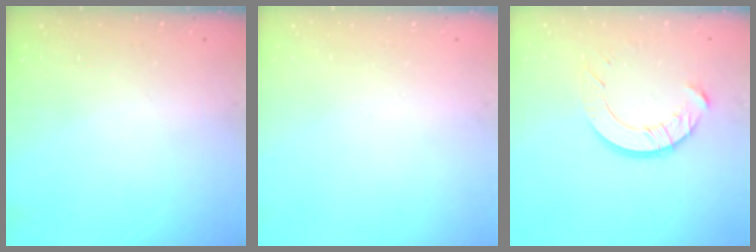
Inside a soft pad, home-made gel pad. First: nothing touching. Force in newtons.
{"total": 0.0}
{"total": 9.6, "press": 9.6, "slide": 1.0}